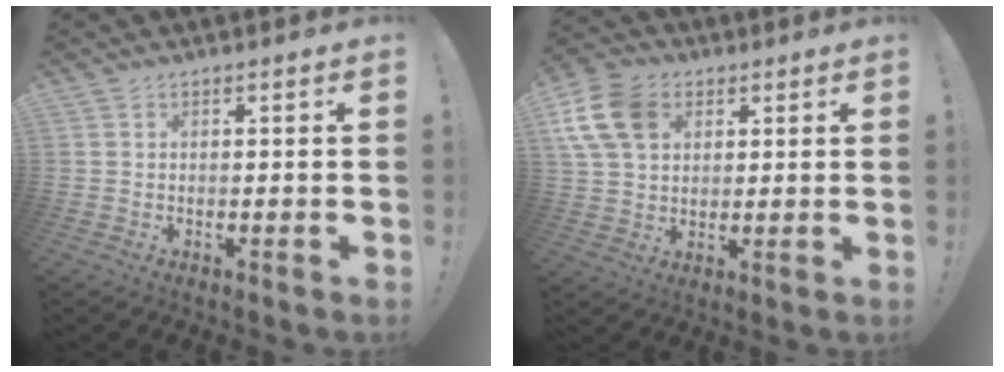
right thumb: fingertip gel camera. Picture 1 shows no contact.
{"total": 14.1, "force": [5.1, 10.4, 8.0], "torque": [-0.157, -0.011, 0.103]}